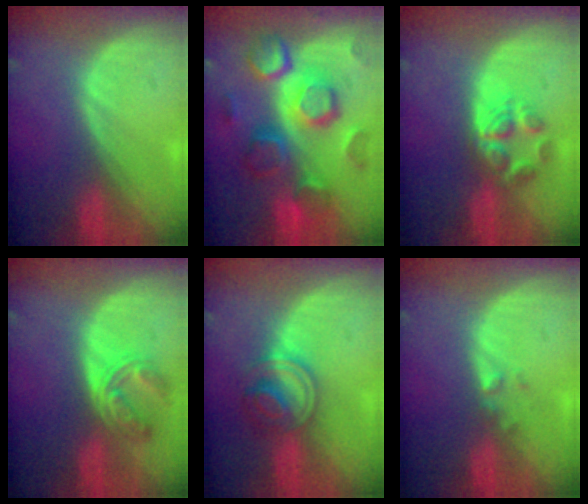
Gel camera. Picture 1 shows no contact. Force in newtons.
{"total": 12.0, "press": 12.0, "slide": 1.2}
{"total": 6.0, "press": 5.1, "slide": 3.1}
{"total": 5.5, "press": 5.4, "slide": 1.0}
{"total": 6.2, "press": 5.4, "slide": 3.0}
{"total": 1.3, "press": 1.0, "slide": 0.8}